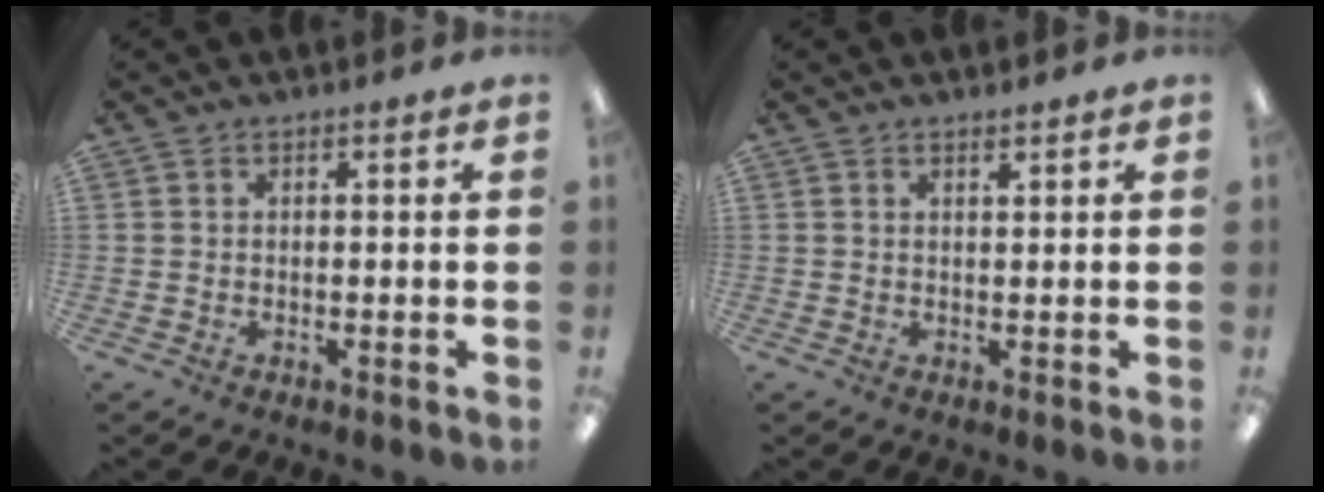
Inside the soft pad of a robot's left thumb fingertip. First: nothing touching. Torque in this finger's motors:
{"motor_torque": [-0.13, 0.02, -0.10, -0.07, -0.01]}